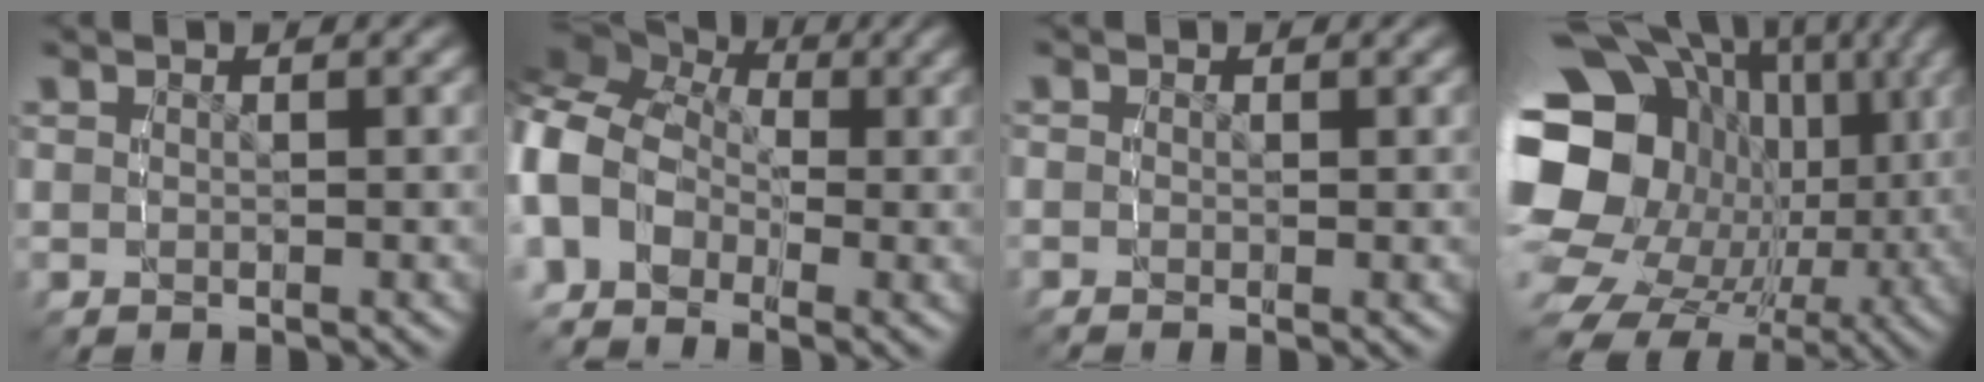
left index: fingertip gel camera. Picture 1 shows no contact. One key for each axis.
{"total": 10.7, "fx": 0.2, "fy": 9.5, "fz": 5.0, "tx": -0.122, "ty": -0.012, "tz": -0.019}
{"total": 0.0}
{"total": 21.4, "fx": -0.3, "fy": 16.9, "fz": 13.1, "tx": -0.257, "ty": -0.057, "tz": -0.006}